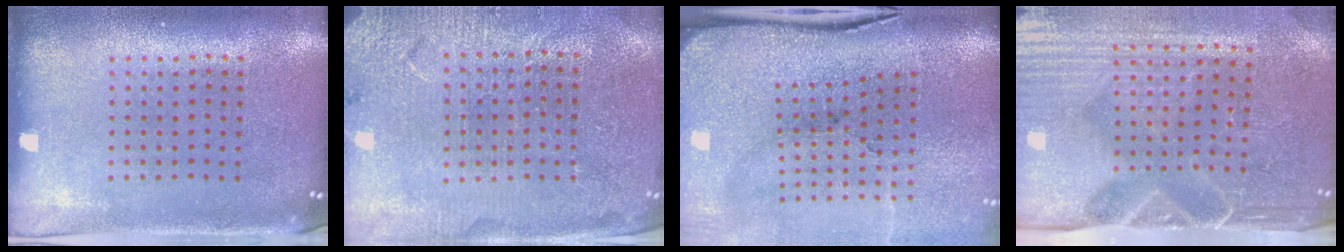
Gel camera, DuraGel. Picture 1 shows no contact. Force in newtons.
{"total": 3.5, "press": 3.4, "slide": 0.7}
{"total": 5.1, "press": 4.0, "slide": 3.1}
{"total": 4.6, "press": 4.1, "slide": 2.1}